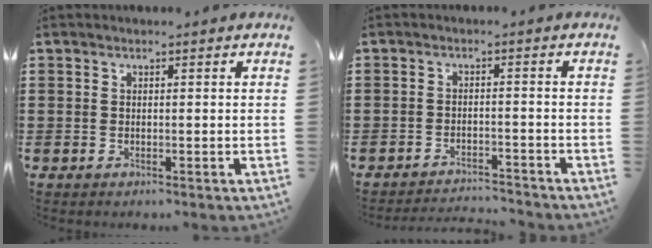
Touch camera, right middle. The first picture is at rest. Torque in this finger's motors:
{"motor_torque": [0.02, -0.02, 0.00, 0.00]}